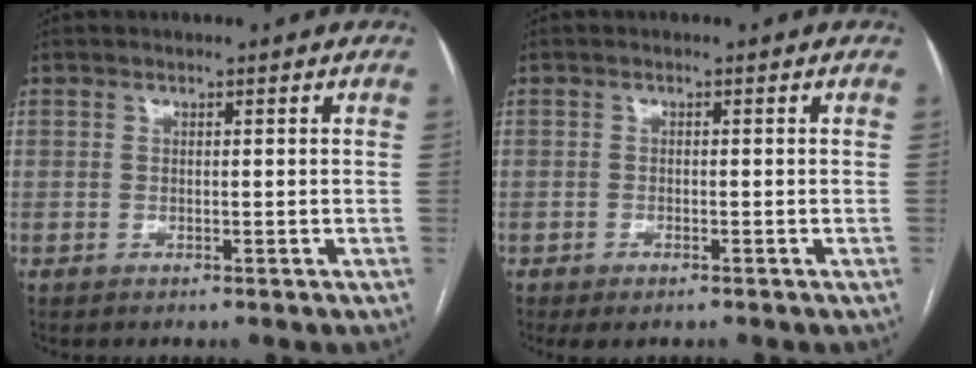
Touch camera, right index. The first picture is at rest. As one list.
[{"total": 1.9, "force": [-1.3, 0.7, 1.2], "torque": [-0.019, -0.003, -0.014]}]